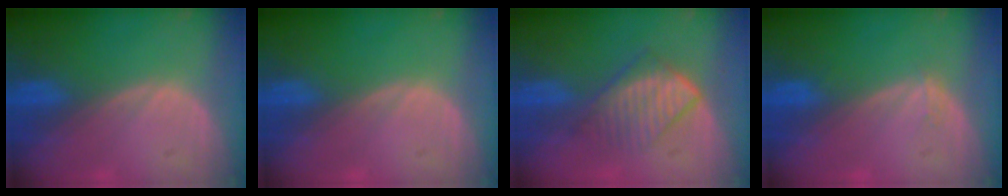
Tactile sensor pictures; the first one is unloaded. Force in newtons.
{"total": 0.0}
{"total": 6.5, "press": 5.9, "slide": 2.8}
{"total": 0.9, "press": 0.8, "slide": 0.2}